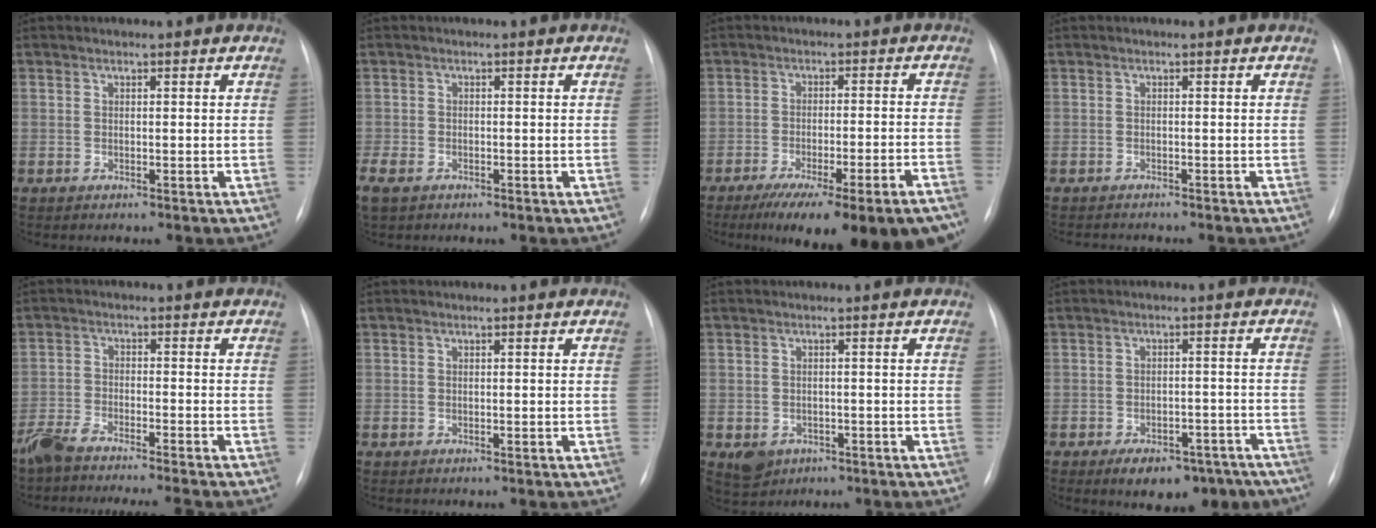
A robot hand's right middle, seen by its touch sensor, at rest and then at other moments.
{"total": 4.1, "force": [-2.7, 2.1, 2.3], "torque": [-0.050, -0.009, -0.043]}
{"total": 19.4, "force": [-14.3, 1.9, 12.9], "torque": [-0.137, -0.017, -0.200]}
{"total": 2.6, "force": [-2.5, 0.4, 0.5], "torque": [-0.003, -0.008, -0.034]}
{"total": 9.6, "force": [-8.6, 0.1, 4.3], "torque": [-0.066, -0.016, -0.141]}
{"total": 0.0}
{"total": 3.8, "force": [-1.7, 3.1, 1.4], "torque": [-0.023, 0.000, -0.015]}
{"total": 11.1, "force": [-8.0, 5.7, 5.2], "torque": [-0.048, 0.025, -0.103]}